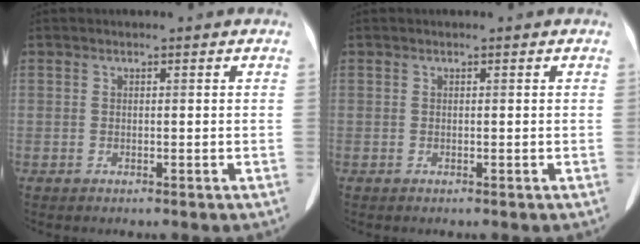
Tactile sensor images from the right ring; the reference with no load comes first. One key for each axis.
{"total": 0.0}